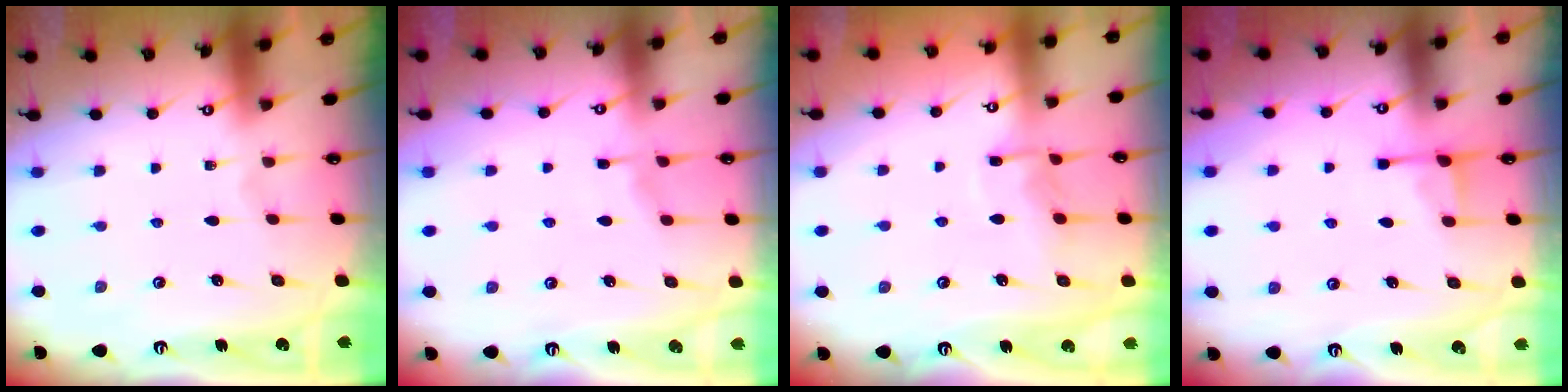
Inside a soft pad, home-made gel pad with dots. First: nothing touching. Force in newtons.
{"total": 4.0, "press": 3.9, "slide": 0.5}
{"total": 7.3, "press": 7.3, "slide": 0.8}
{"total": 3.6, "press": 3.5, "slide": 0.7}